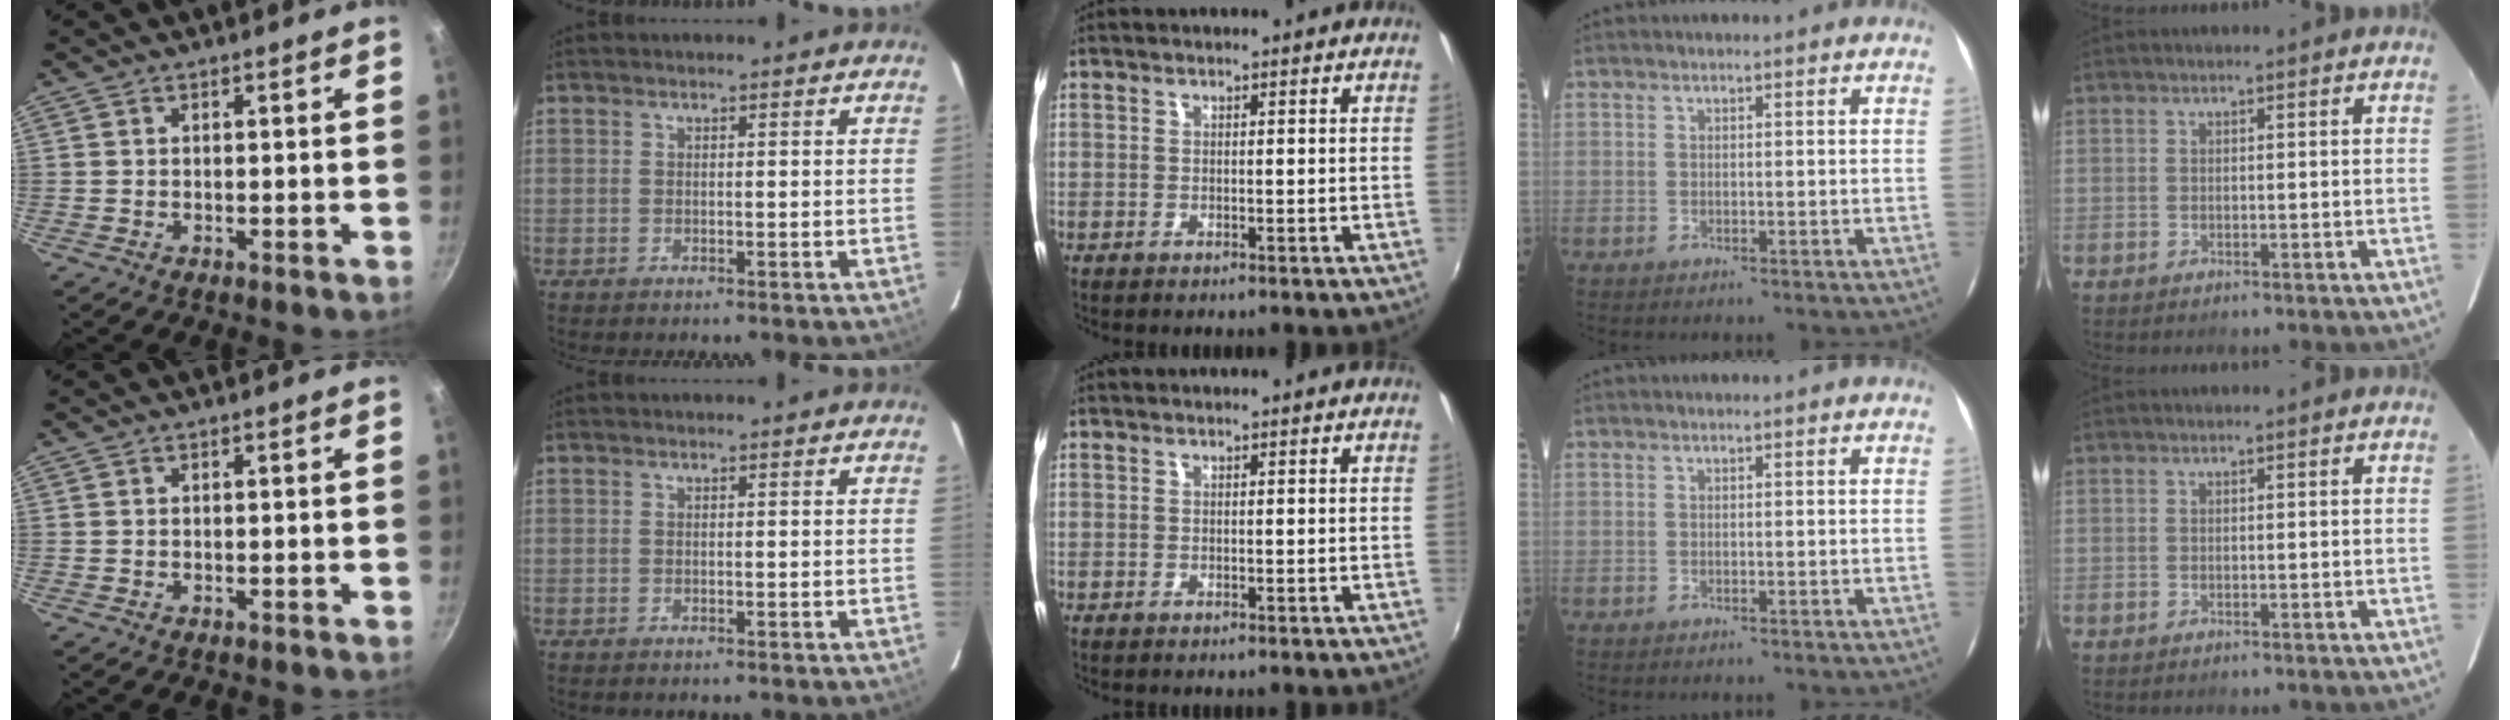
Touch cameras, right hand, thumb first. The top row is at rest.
{}